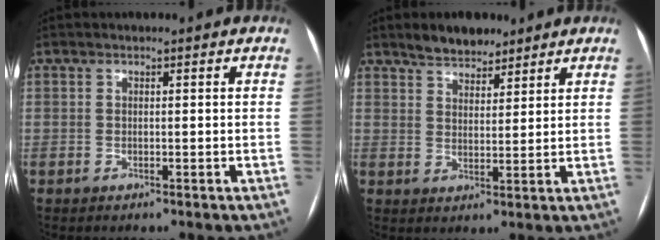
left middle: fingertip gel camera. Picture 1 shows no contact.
{"total": 5.7, "force": [4.7, 2.3, 2.1], "torque": [-0.038, 0.007, 0.085]}